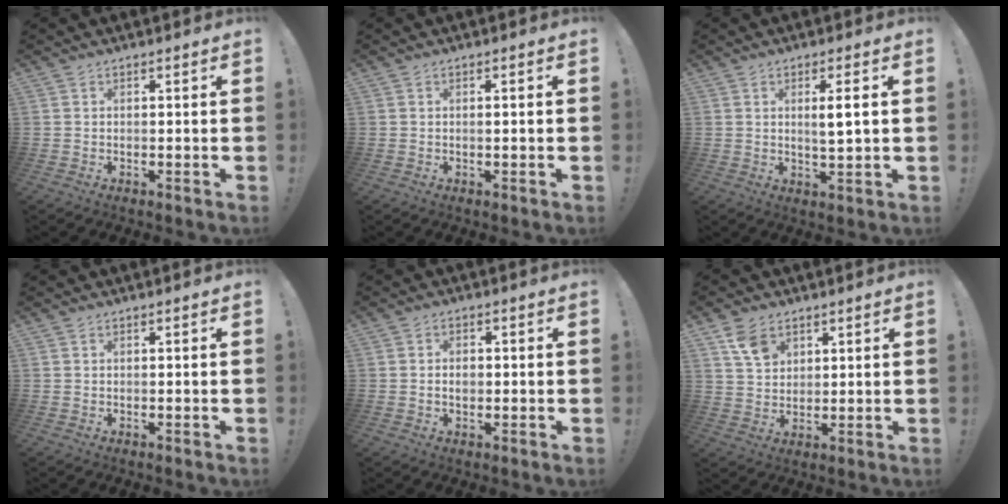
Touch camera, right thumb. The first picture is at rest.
{"total": 1.1, "force": [-0.2, -0.2, 1.1], "torque": [-0.019, 0.001, -0.006]}
{"total": 4.8, "force": [1.1, 0.4, 4.7], "torque": [-0.082, -0.005, 0.013]}
{"total": 0.0}
{"total": 2.5, "force": [-0.2, 2.0, 1.6], "torque": [-0.015, 0.004, -0.007]}
{"total": 7.9, "force": [4.4, 5.6, 3.4], "torque": [-0.047, -0.021, 0.084]}